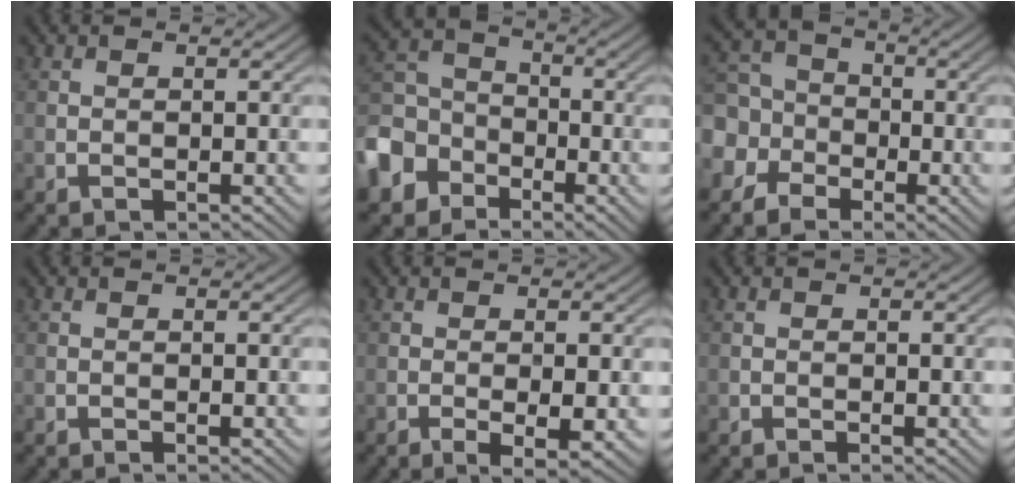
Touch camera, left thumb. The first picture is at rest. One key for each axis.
{"total": 9.6, "fx": -4.9, "fy": 7.3, "fz": 4.0, "tx": -0.120, "ty": -0.015, "tz": -0.116}
{"total": 6.9, "fx": -2.0, "fy": 6.0, "fz": 2.9, "tx": -0.063, "ty": -0.009, "tz": -0.059}
{"total": 0.0}
{"total": 3.4, "fx": -0.9, "fy": 0.7, "fz": 3.2, "tx": -0.060, "ty": -0.005, "tz": -0.011}
{"total": 0.6, "fx": -0.2, "fy": 0.3, "fz": 0.5, "tx": -0.007, "ty": -0.001, "tz": -0.003}